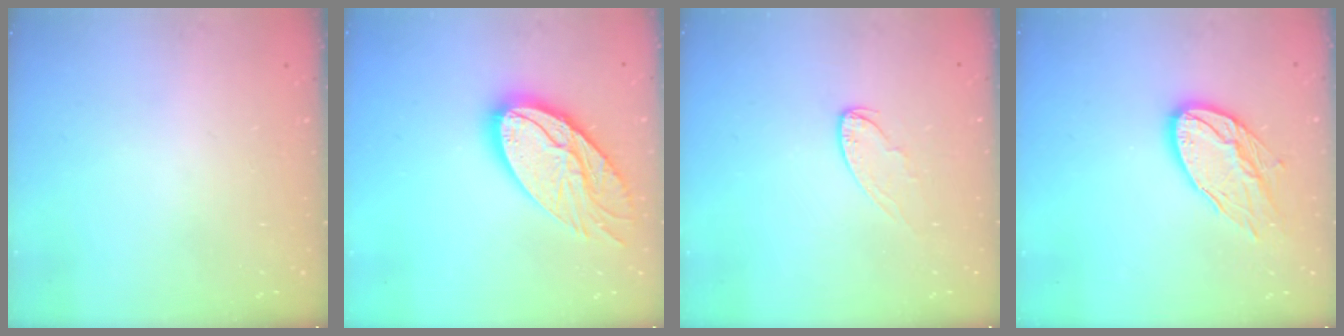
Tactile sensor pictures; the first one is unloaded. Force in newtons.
{"total": 20.5, "press": 20.5, "slide": 2.0}
{"total": 5.9, "press": 5.9, "slide": 0.2}
{"total": 13.5, "press": 13.5, "slide": 1.0}